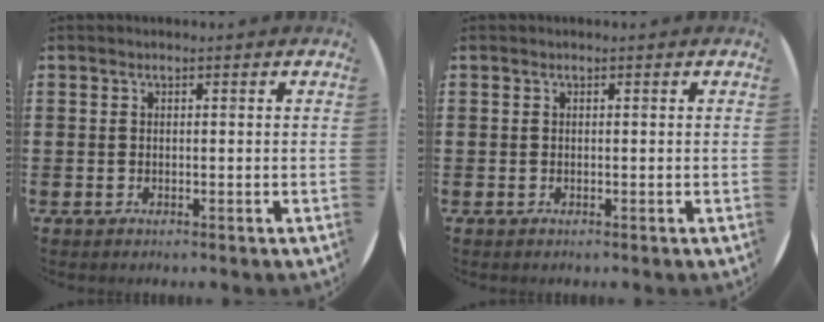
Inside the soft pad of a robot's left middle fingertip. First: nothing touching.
{"total": 0.0}